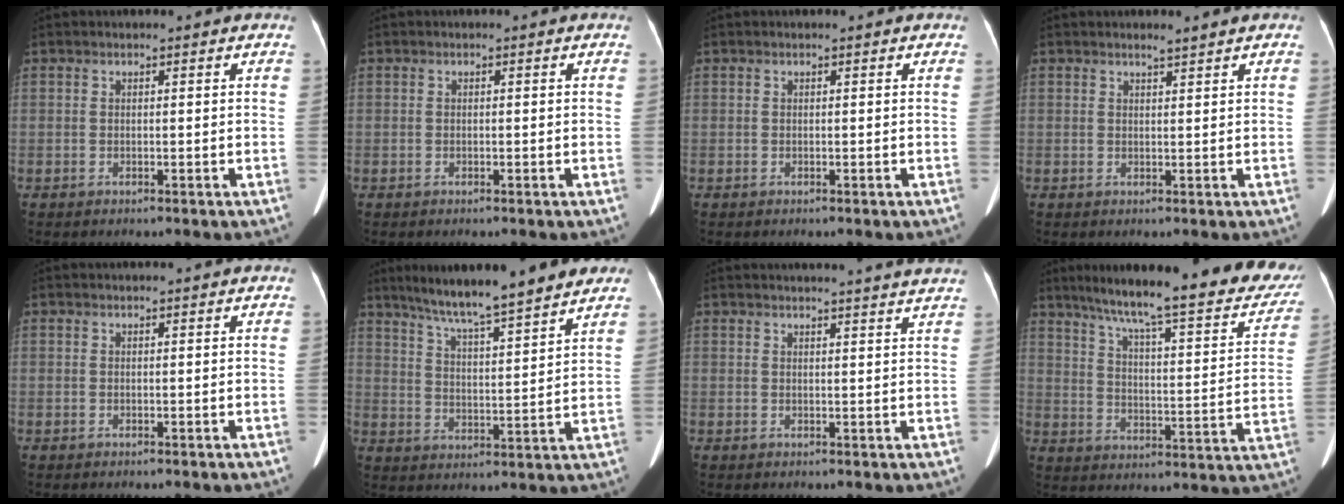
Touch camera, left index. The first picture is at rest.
{"total": 0.0}
{"total": 0.0}
{"total": 1.3, "force": [1.1, -0.2, 0.6], "torque": [-0.013, 0.001, 0.024]}
{"total": 1.9, "force": [1.7, -0.4, 0.6], "torque": [-0.010, 0.010, 0.022]}
{"total": 15.0, "force": [12.6, 0.4, 8.1], "torque": [-0.129, 0.014, 0.193]}
{"total": 13.6, "force": [13.0, -0.9, 4.1], "torque": [-0.059, -0.025, 0.139]}
{"total": 28.7, "force": [23.0, 4.4, 16.5], "torque": [-0.246, -0.023, 0.300]}